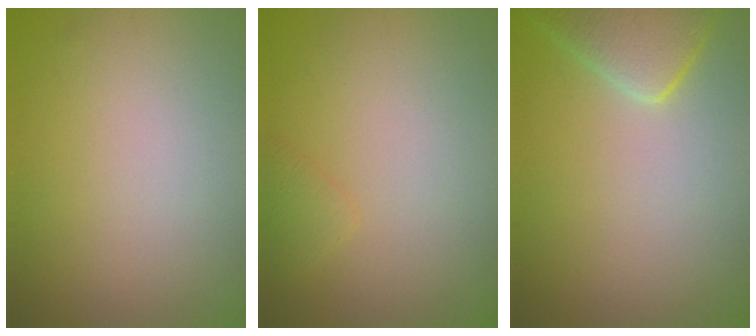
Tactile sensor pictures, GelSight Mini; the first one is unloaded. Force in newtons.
{"total": 1.1, "press": 1.1, "slide": 0.0}
{"total": 4.6, "press": 4.6, "slide": 0.4}